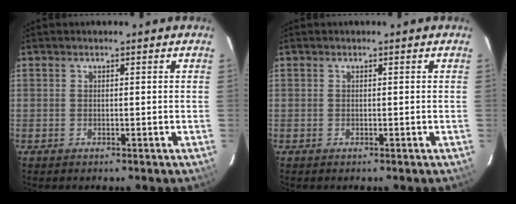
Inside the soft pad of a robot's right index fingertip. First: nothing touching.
{"total": 0.0}